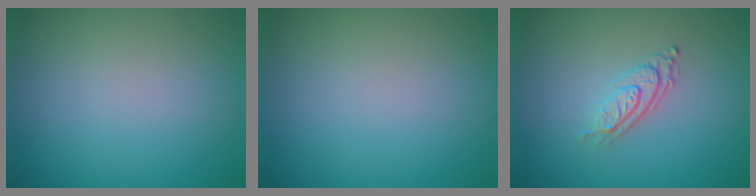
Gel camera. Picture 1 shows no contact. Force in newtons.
{"total": 0.0}
{"total": 2.7, "press": 2.0, "slide": 1.9}